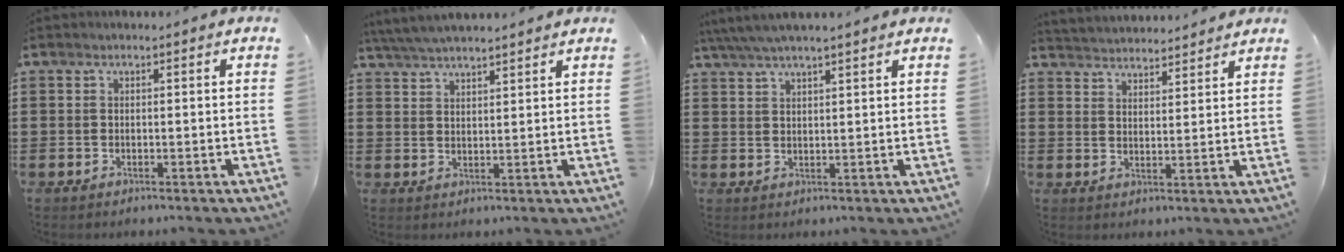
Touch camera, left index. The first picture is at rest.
{"total": 4.2, "force": [4.1, 0.1, 1.3], "torque": [-0.038, -0.010, 0.074]}
{"total": 3.9, "force": [3.3, 0.2, 2.0], "torque": [-0.047, -0.005, 0.060]}
{"total": 3.5, "force": [3.5, 0.0, -0.5], "torque": [-0.003, -0.017, 0.063]}